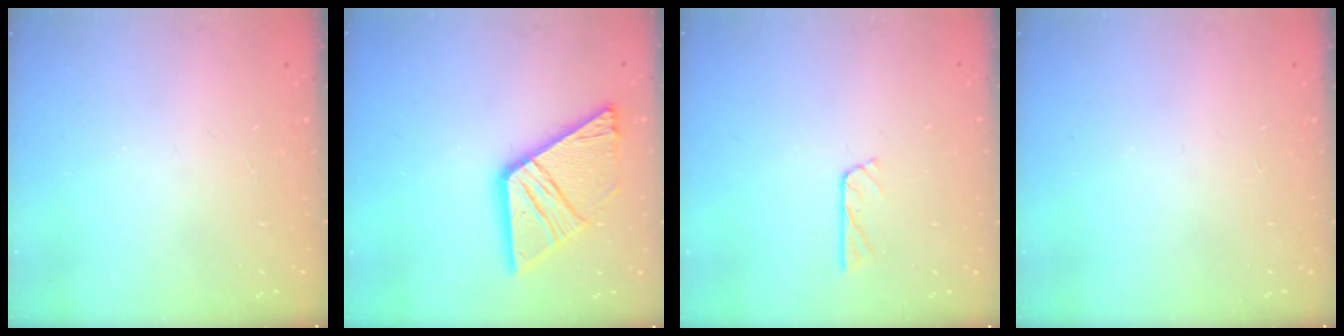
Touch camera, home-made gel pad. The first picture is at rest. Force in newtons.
{"total": 19.2, "press": 19.1, "slide": 2.1}
{"total": 4.3, "press": 4.3, "slide": 0.4}
{"total": 0.0}